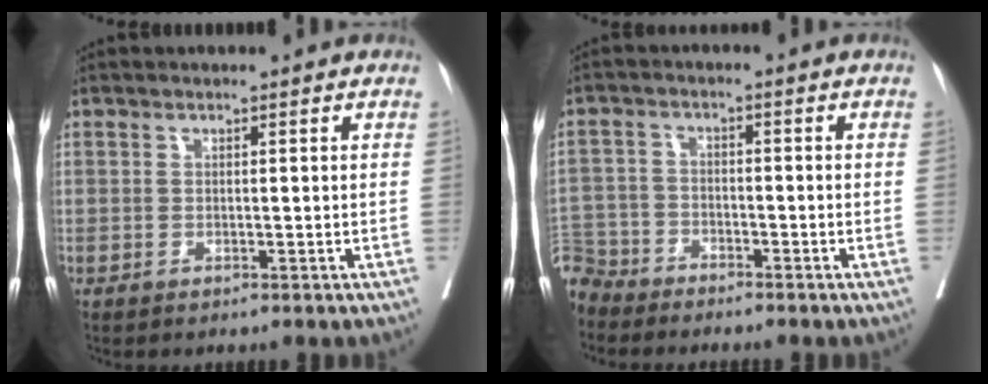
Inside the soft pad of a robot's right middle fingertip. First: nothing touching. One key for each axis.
{"total": 6.0, "fx": -5.6, "fy": 2.0, "fz": -0.7, "tx": 0.019, "ty": -0.001, "tz": -0.115}